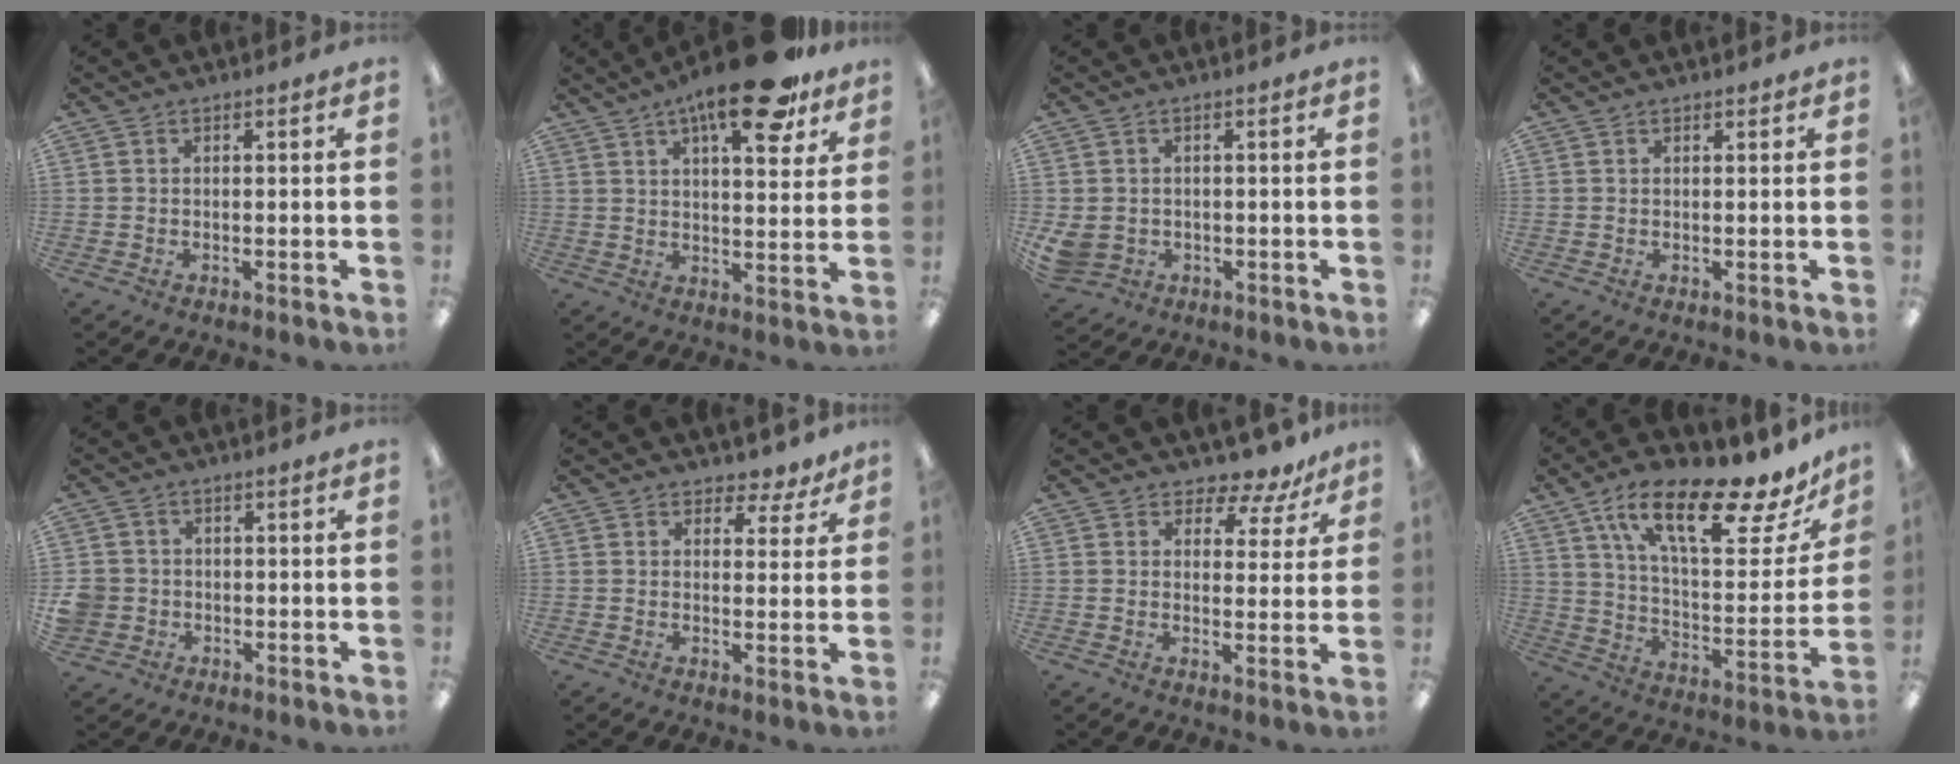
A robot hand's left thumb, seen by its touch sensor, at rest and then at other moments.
{"total": 16.9, "force": [10.8, 5.6, 11.7], "torque": [-0.168, -0.051, 0.170]}
{"total": 3.7, "force": [-0.4, 3.4, 1.4], "torque": [-0.039, 0.000, -0.006]}
{"total": 0.6, "force": [0.6, 0.2, 0.0], "torque": [-0.001, 0.000, 0.011]}
{"total": 4.1, "force": [-0.6, 4.0, 0.6], "torque": [-0.030, 0.005, -0.011]}
{"total": 3.9, "force": [3.0, 2.3, 0.9], "torque": [0.005, -0.020, 0.051]}
{"total": 5.3, "force": [4.7, 2.2, 1.2], "torque": [-0.015, -0.040, 0.081]}
{"total": 21.8, "force": [13.9, 7.1, 15.2], "torque": [-0.242, -0.076, 0.227]}